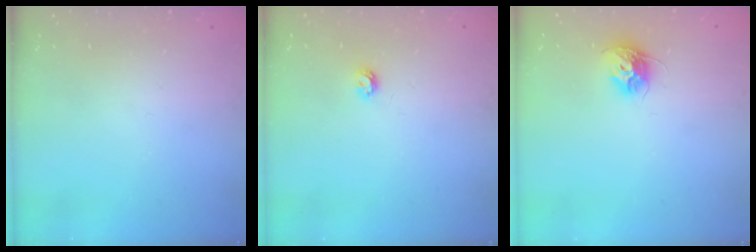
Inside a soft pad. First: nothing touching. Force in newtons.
{"total": 3.4, "press": 3.4, "slide": 0.5}
{"total": 9.4, "press": 9.4, "slide": 0.2}